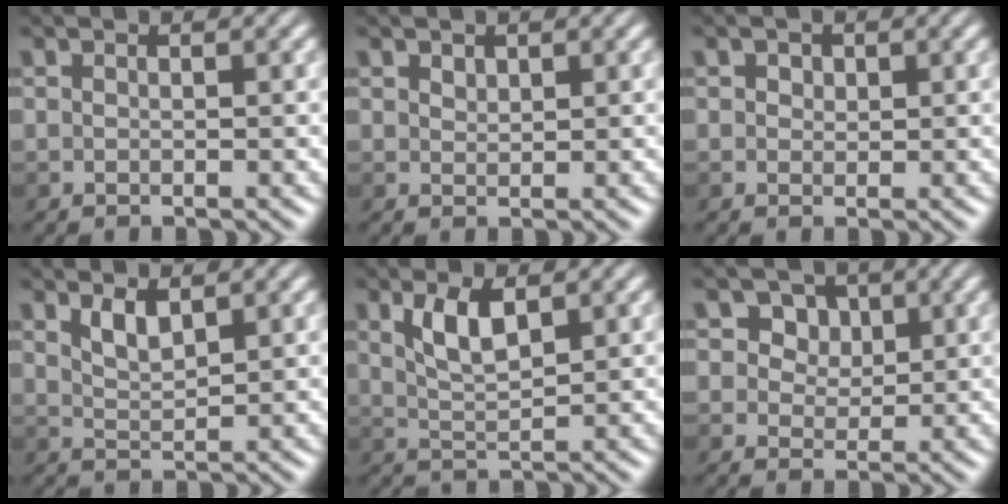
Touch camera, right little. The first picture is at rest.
{"total": 0.8, "force": [0.7, 0.4, 0.2], "torque": [-0.005, 0.000, 0.014]}
{"total": 1.0, "force": [0.5, 0.8, 0.4], "torque": [-0.006, -0.002, 0.005]}
{"total": 1.8, "force": [1.2, 0.6, 1.2], "torque": [-0.027, -0.004, 0.028]}
{"total": 3.0, "force": [1.4, 1.1, 2.4], "torque": [-0.053, -0.001, 0.029]}
{"total": 4.8, "force": [2.5, 3.4, 2.2], "torque": [-0.044, -0.001, 0.032]}